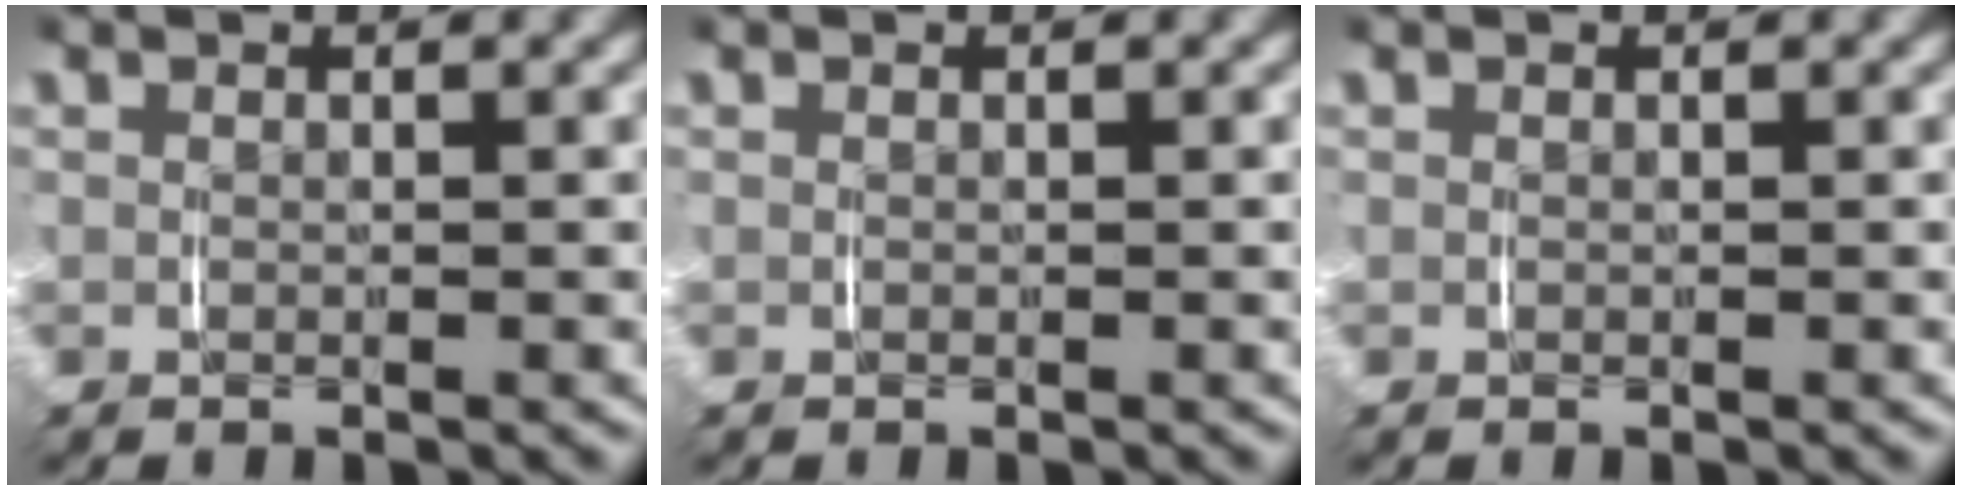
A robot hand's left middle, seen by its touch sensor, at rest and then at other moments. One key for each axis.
{"total": 0.0}
{"total": 0.0}